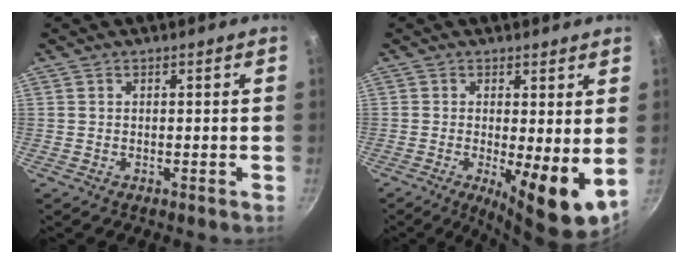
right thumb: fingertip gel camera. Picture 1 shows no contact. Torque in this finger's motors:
{"motor_torque": [2.14, 2.02, 1.63, -0.27, 0.50]}